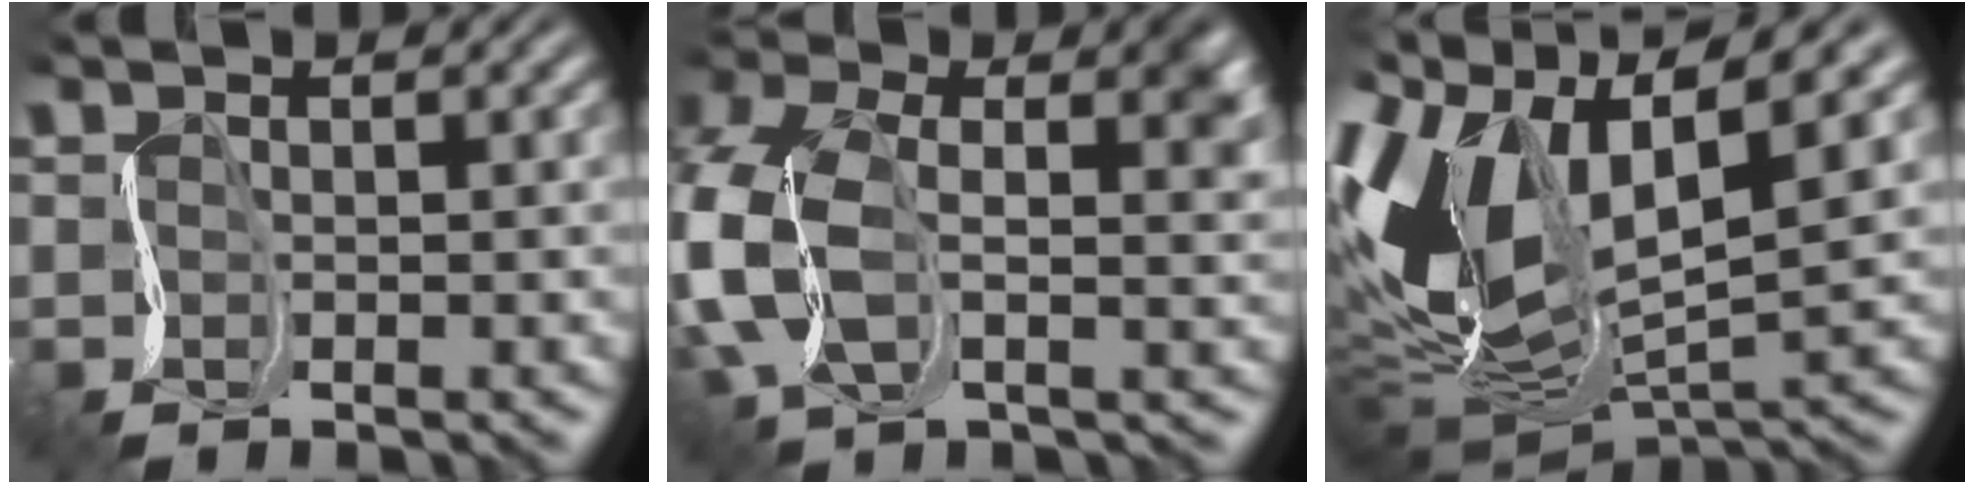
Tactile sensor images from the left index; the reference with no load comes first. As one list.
[{"total": 10.2, "force": [1.1, 6.4, 7.8], "torque": [-0.204, -0.012, 0.010]}, {"total": 11.6, "force": [3.3, 6.1, 9.4], "torque": [-0.218, 0.012, 0.058]}]